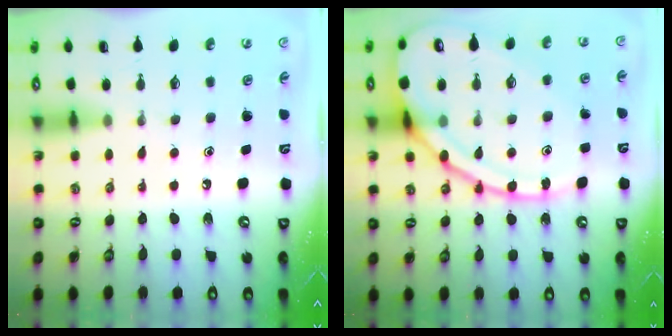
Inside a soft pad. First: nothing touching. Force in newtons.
{"total": 19.1, "press": 19.0, "slide": 1.7}